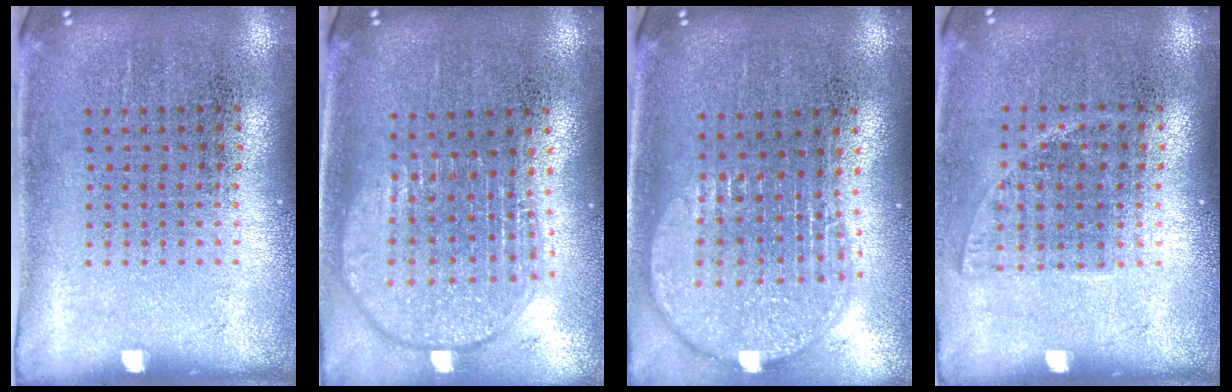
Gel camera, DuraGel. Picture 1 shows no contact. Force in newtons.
{"total": 1.8, "press": 1.5, "slide": 1.0}
{"total": 2.0, "press": 1.6, "slide": 1.1}
{"total": 1.0, "press": 0.9, "slide": 0.5}